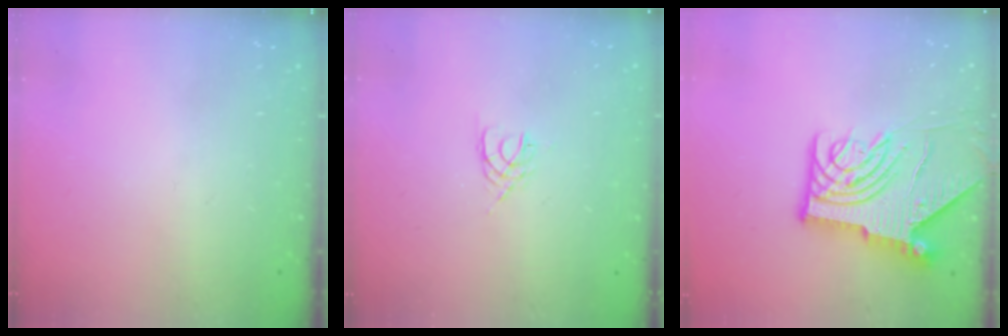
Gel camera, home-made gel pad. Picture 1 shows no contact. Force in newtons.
{"total": 2.0, "press": 1.9, "slide": 0.3}
{"total": 12.2, "press": 12.1, "slide": 1.5}